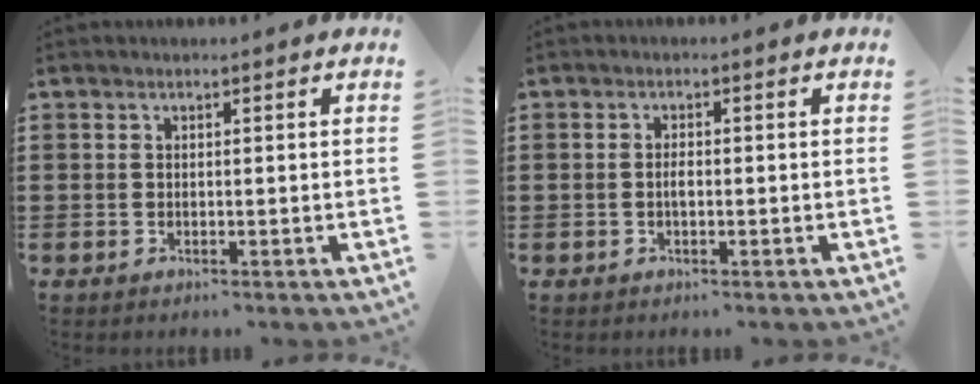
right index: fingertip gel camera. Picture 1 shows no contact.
{"total": 1.3, "force": [-0.3, 0.4, 1.2], "torque": [-0.023, -0.002, -0.005]}